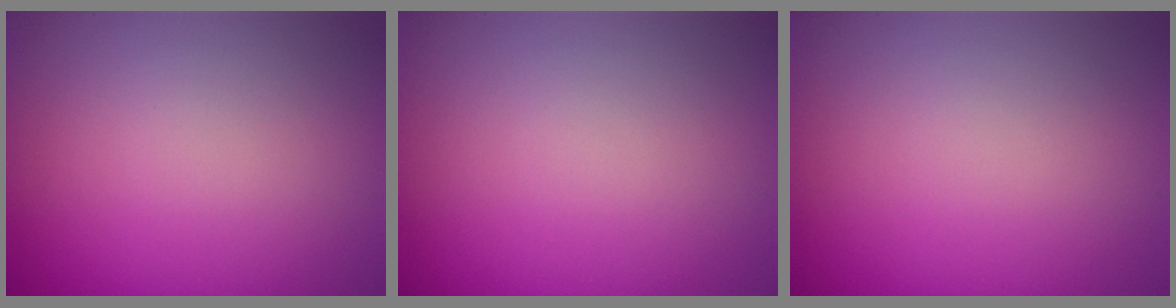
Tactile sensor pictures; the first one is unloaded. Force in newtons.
{"total": 0.0}
{"total": 0.0}